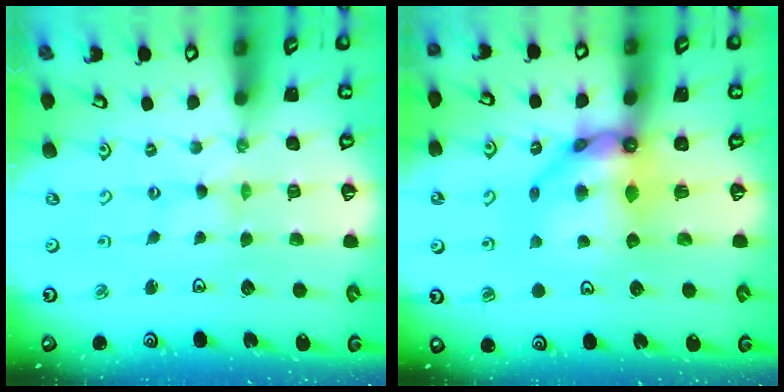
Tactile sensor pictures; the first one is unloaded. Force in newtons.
{"total": 12.4, "press": 12.3, "slide": 1.5}